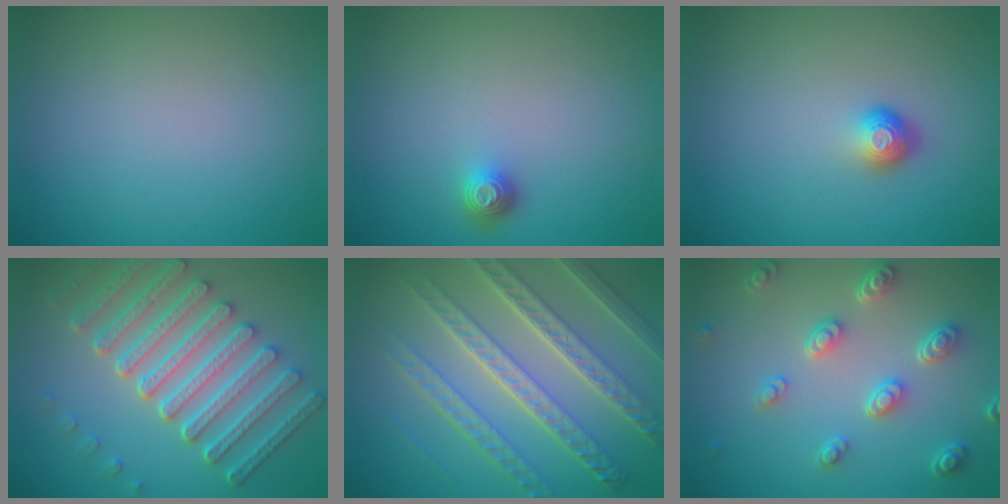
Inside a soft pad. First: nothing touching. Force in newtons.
{"total": 1.3, "press": 1.1, "slide": 0.8}
{"total": 1.8, "press": 1.2, "slide": 1.2}
{"total": 7.7, "press": 6.1, "slide": 4.8}
{"total": 8.2, "press": 6.4, "slide": 5.1}
{"total": 4.6, "press": 3.4, "slide": 3.0}